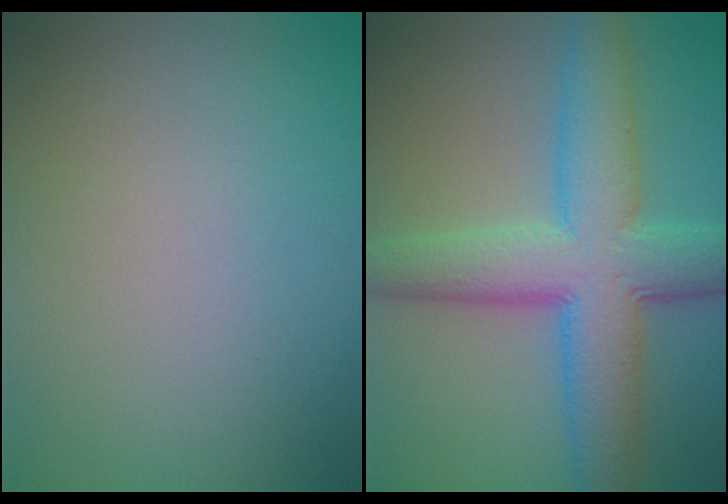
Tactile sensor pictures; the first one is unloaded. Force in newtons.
{"total": 8.9, "press": 8.9, "slide": 0.2}